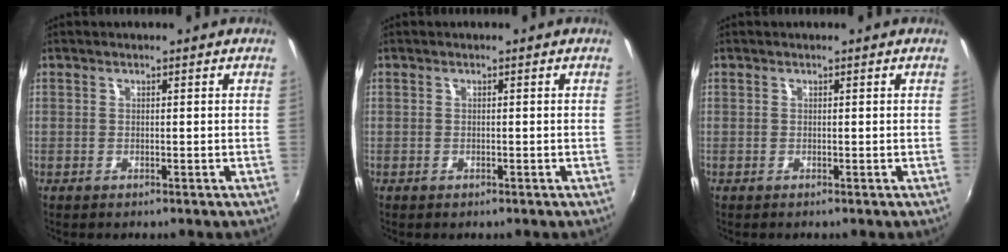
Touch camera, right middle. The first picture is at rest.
{"total": 0.0}
{"total": 0.0}